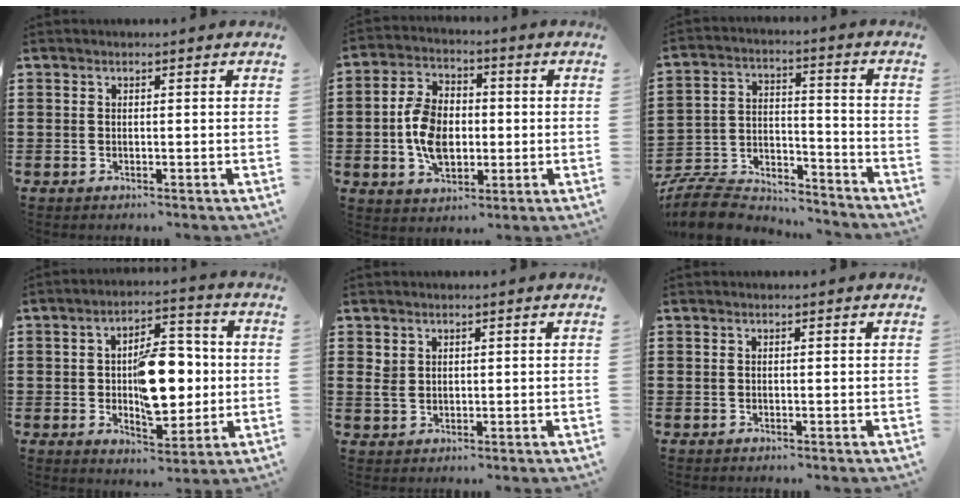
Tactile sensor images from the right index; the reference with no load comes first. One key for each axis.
{"total": 8.5, "fx": -1.0, "fy": 5.8, "fz": 6.1, "tx": -0.143, "ty": 0.010, "tz": -0.021}
{"total": 8.5, "fx": -8.0, "fy": 2.1, "fz": 1.7, "tx": -0.047, "ty": 0.017, "tz": -0.162}
{"total": 11.1, "fx": -0.1, "fy": 5.7, "fz": 9.5, "tx": -0.139, "ty": 0.007, "tz": -0.004}
{"total": 1.9, "fx": 1.0, "fy": 1.5, "fz": 0.7, "tx": -0.019, "ty": 0.005, "tz": 0.020}
{"total": 0.0}